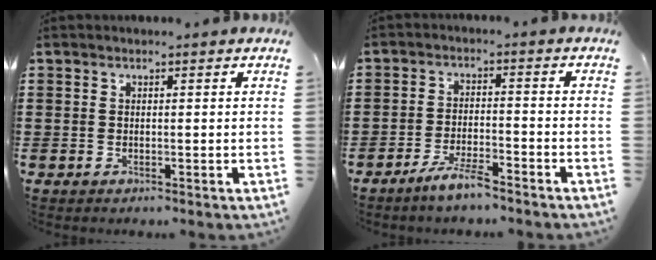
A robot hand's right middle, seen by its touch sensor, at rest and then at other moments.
{"total": 4.6, "force": [-3.7, 0.6, 2.6], "torque": [-0.062, -0.003, -0.074]}